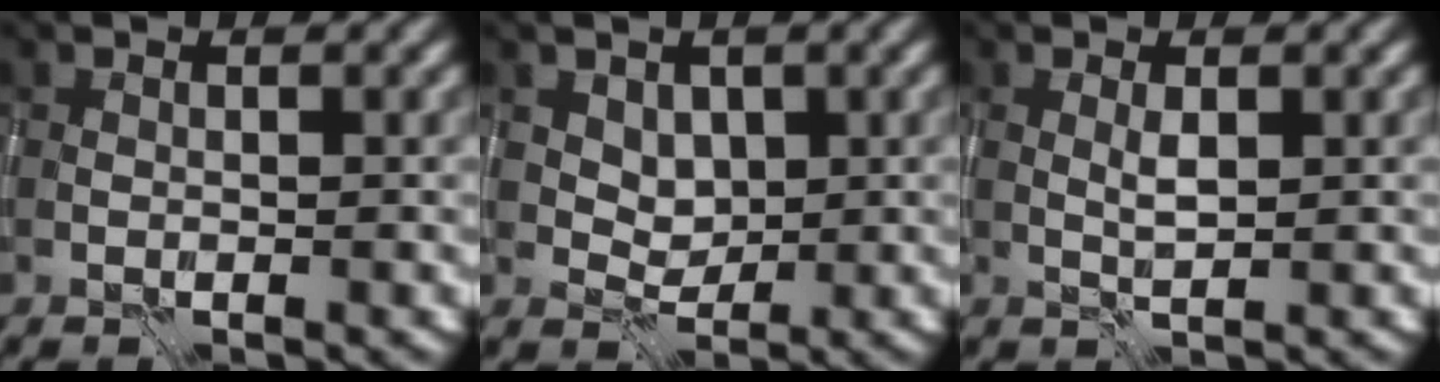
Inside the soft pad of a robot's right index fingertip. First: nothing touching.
{"total": 1.9, "force": [0.9, 1.5, 0.8], "torque": [-0.012, -0.015, 0.024]}
{"total": 1.0, "force": [0.3, 0.1, 1.0], "torque": [-0.023, 0.000, 0.006]}